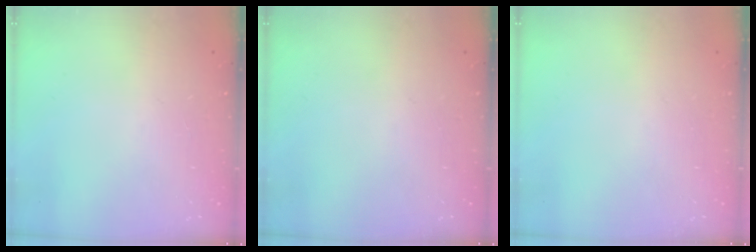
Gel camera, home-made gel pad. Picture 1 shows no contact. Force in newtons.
{"total": 0.0}
{"total": 0.0}